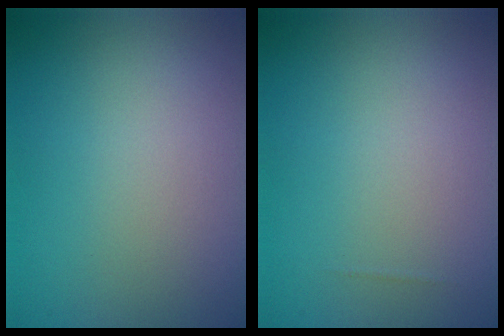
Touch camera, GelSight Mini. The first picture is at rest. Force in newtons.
{"total": 0.0}